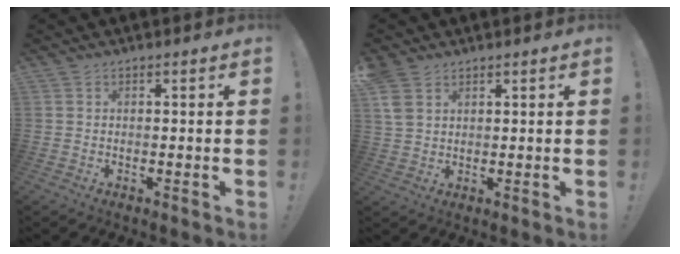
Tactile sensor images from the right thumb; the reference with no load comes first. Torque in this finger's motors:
{"motor_torque": [0.02, 0.03, 0.19, 0.27, 0.01]}